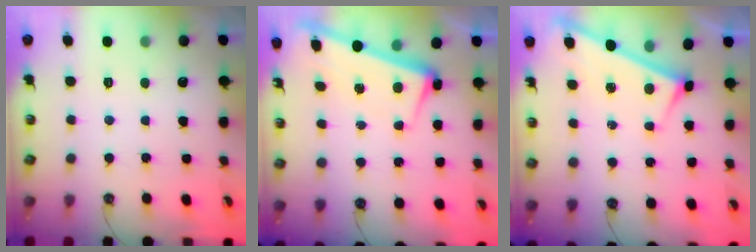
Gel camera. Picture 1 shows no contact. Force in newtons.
{"total": 2.4, "press": 2.2, "slide": 0.9}
{"total": 2.9, "press": 2.9, "slide": 0.3}